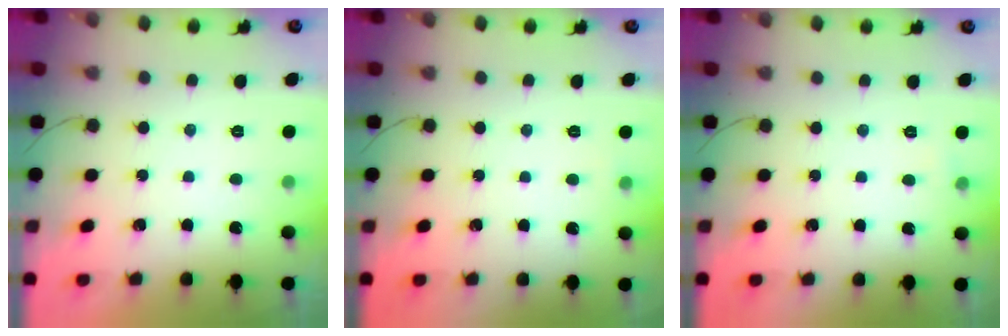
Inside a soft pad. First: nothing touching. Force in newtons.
{"total": 3.3, "press": 3.1, "slide": 1.1}
{"total": 2.6, "press": 2.4, "slide": 1.0}